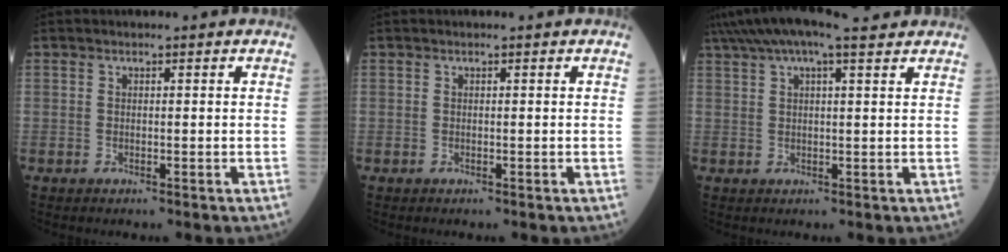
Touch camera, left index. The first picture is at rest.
{"total": 0.0}
{"total": 10.1, "force": [8.0, 1.4, 6.0], "torque": [-0.108, 0.048, 0.120]}